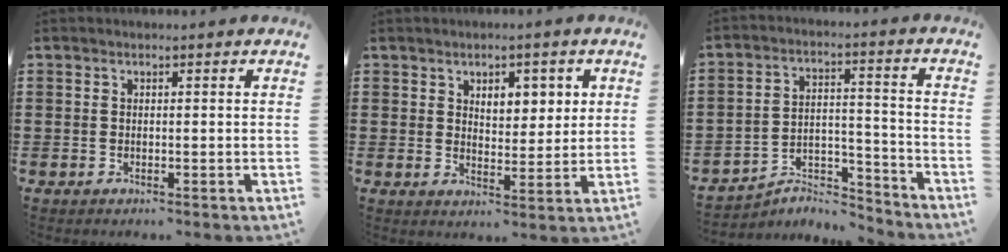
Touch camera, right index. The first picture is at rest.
{"total": 4.3, "force": [2.1, 2.6, 2.7], "torque": [-0.037, 0.002, 0.030]}
{"total": 5.0, "force": [-4.8, 1.1, 1.0], "torque": [-0.020, 0.004, -0.098]}